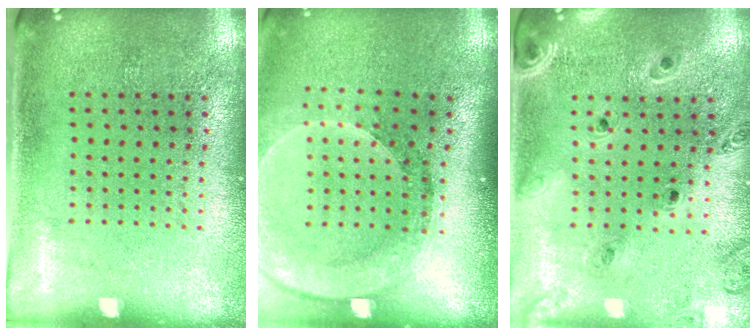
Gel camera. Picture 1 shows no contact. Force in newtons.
{"total": 2.6, "press": 2.0, "slide": 1.7}
{"total": 1.3, "press": 1.3, "slide": 0.1}